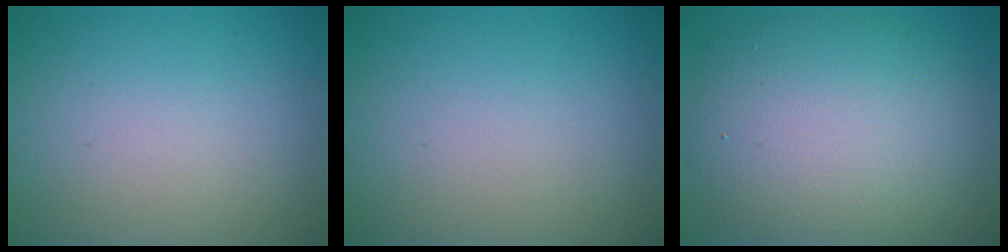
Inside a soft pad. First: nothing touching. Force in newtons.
{"total": 0.0}
{"total": 10.5, "press": 10.5, "slide": 0.4}